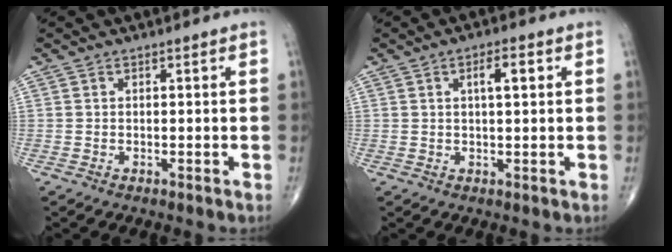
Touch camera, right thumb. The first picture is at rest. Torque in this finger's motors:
{"motor_torque": [1.21, 2.86, 0.38, 0.01, 0.00]}